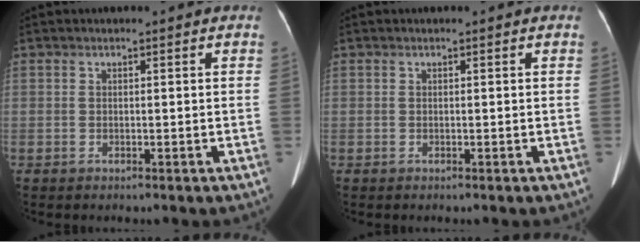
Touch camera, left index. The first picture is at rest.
{"total": 0.0}